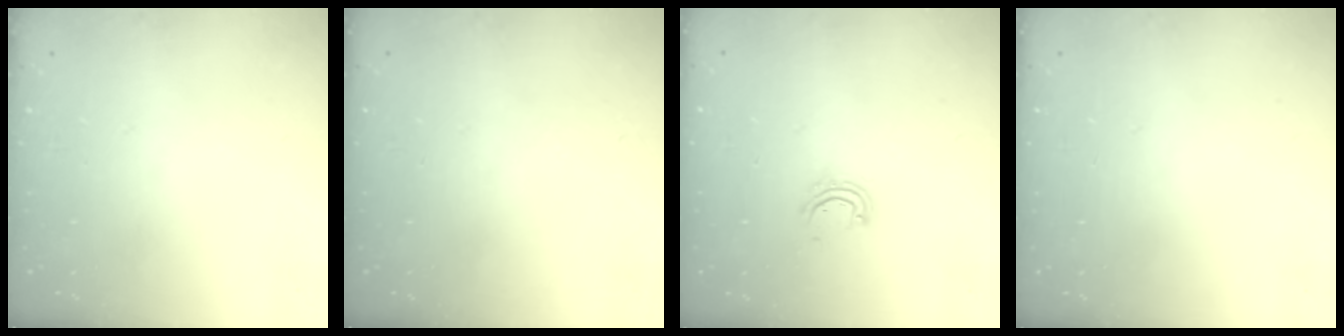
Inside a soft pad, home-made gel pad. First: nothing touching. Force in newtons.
{"total": 0.0}
{"total": 2.7, "press": 2.7, "slide": 0.2}
{"total": 0.0}